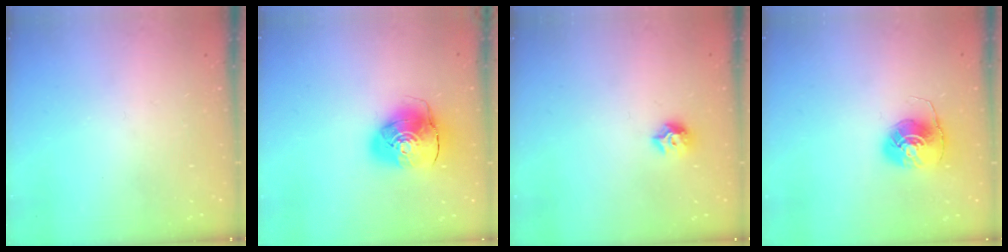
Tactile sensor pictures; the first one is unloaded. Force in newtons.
{"total": 10.4, "press": 10.3, "slide": 1.4}
{"total": 8.2, "press": 8.1, "slide": 1.0}
{"total": 7.7, "press": 7.7, "slide": 0.2}